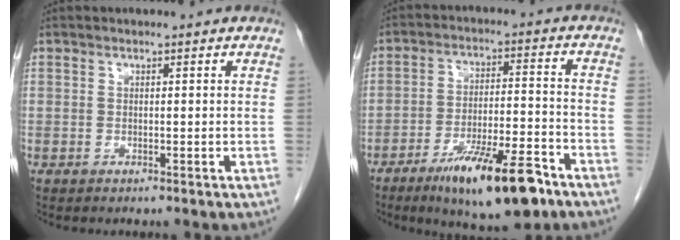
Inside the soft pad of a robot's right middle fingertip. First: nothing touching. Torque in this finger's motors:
{"motor_torque": [1.08, -1.06, 0.25, 0.10]}